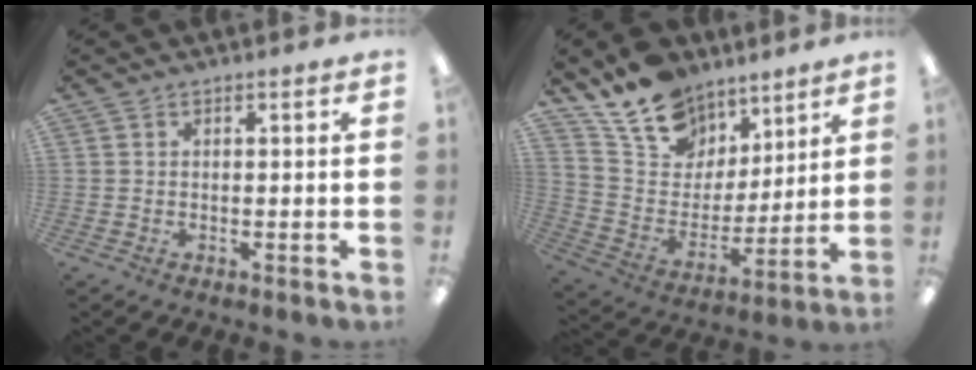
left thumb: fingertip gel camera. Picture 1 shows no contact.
{"total": 16.5, "force": [12.3, 10.0, 4.7], "torque": [-0.097, -0.082, 0.235]}